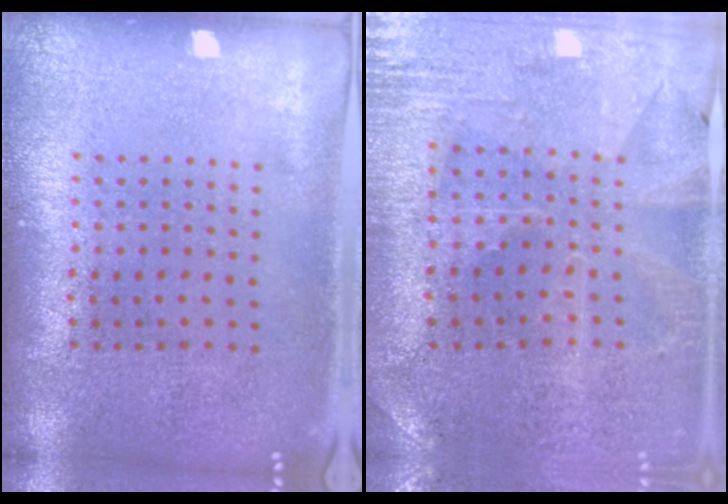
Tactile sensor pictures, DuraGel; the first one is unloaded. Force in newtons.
{"total": 1.0, "press": 1.0, "slide": 0.3}